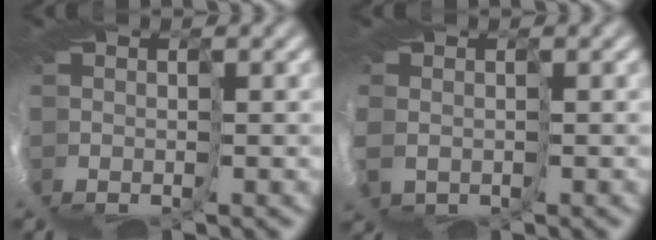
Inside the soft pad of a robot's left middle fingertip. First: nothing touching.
{"total": 1.7, "force": [0.9, 1.4, 0.3], "torque": [-0.035, 0.000, 0.008]}